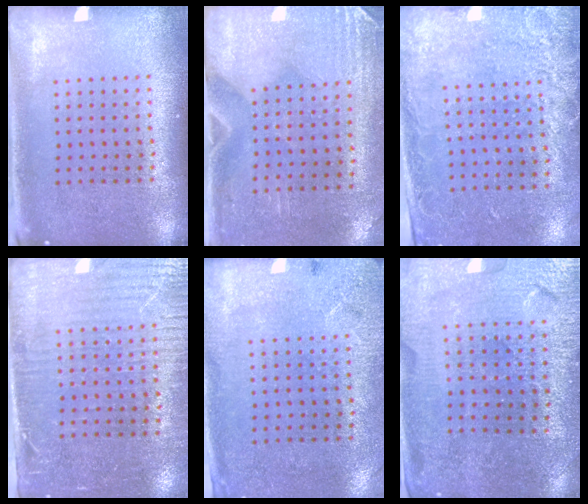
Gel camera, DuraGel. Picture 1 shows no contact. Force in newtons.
{"total": 3.0, "press": 2.5, "slide": 1.5}
{"total": 2.6, "press": 1.9, "slide": 1.8}
{"total": 3.6, "press": 3.2, "slide": 1.7}
{"total": 2.6, "press": 2.1, "slide": 1.6}
{"total": 3.1, "press": 3.1, "slide": 0.1}